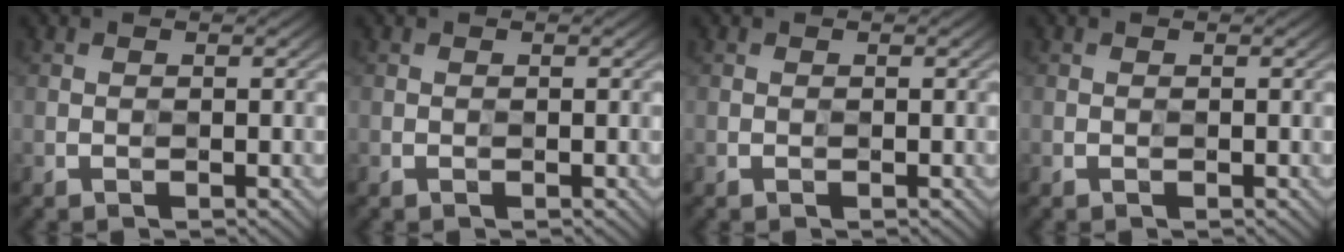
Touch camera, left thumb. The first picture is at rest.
{"total": 0.0}
{"total": 0.0}
{"total": 0.0}